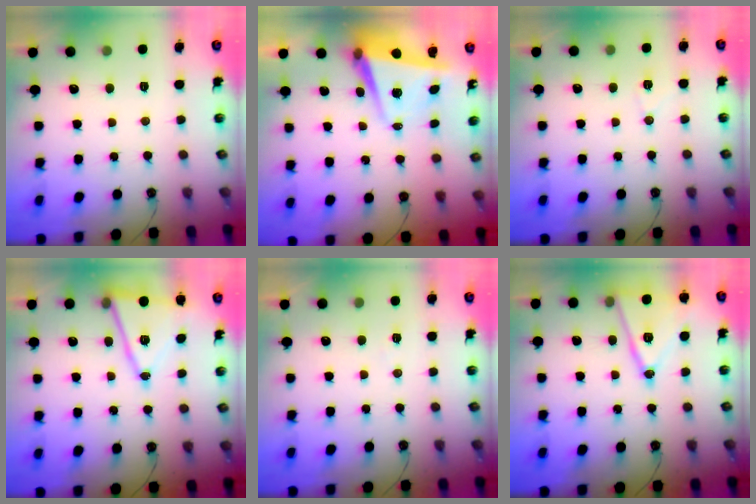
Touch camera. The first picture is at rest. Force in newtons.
{"total": 5.9, "press": 5.7, "slide": 1.5}
{"total": 6.1, "press": 5.9, "slide": 1.2}
{"total": 13.1, "press": 12.6, "slide": 3.7}
{"total": 4.5, "press": 2.9, "slide": 3.4}
{"total": 14.6, "press": 14.2, "slide": 3.3}